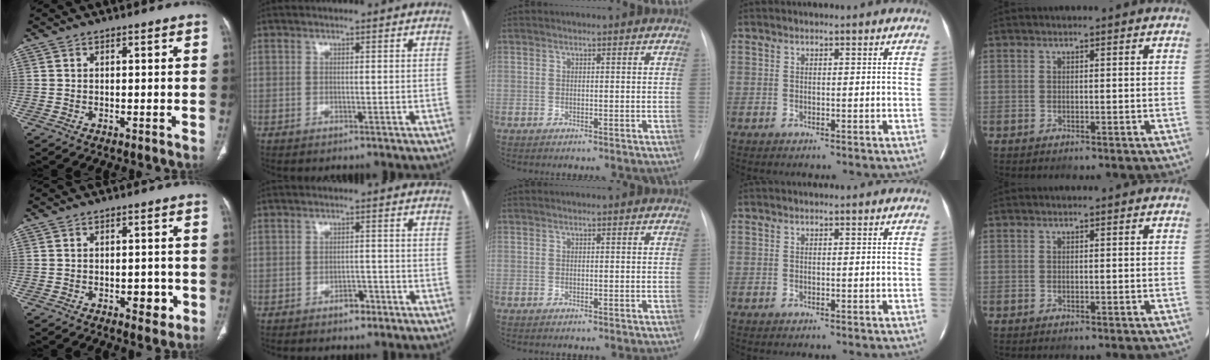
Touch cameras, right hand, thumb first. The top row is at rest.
{"thumb": {"total": 4.0, "force": [-1.5, 2.2, 2.9], "torque": [-0.022, 0.005, -0.014]}, "index": {"total": 2.5, "force": [-1.6, 1.4, 1.2], "torque": [-0.010, 0.006, -0.019]}}